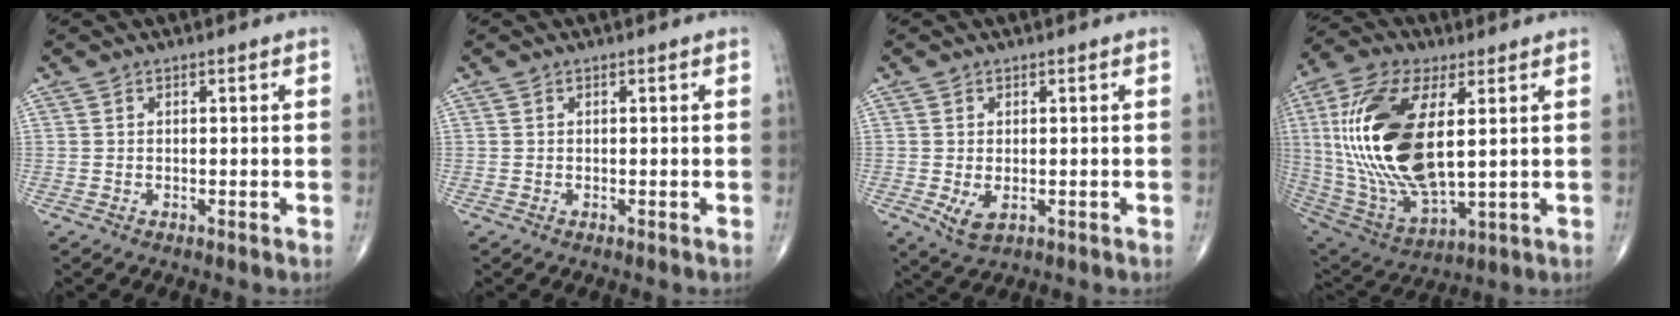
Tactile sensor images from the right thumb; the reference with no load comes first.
{"total": 0.0}
{"total": 3.5, "force": [-0.8, 1.9, 2.9], "torque": [-0.050, -0.009, -0.005]}
{"total": 24.2, "force": [3.6, 10.9, 21.3], "torque": [-0.448, -0.022, 0.074]}